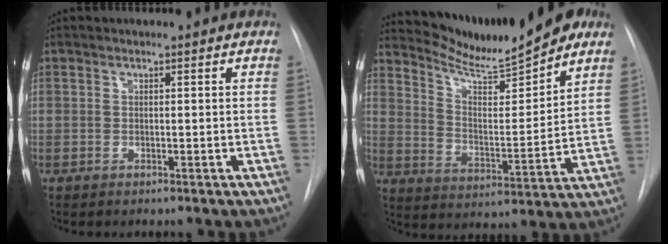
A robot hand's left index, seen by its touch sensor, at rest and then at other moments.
{"total": 15.1, "force": [13.6, 0.9, 6.4], "torque": [-0.110, -0.010, 0.220]}